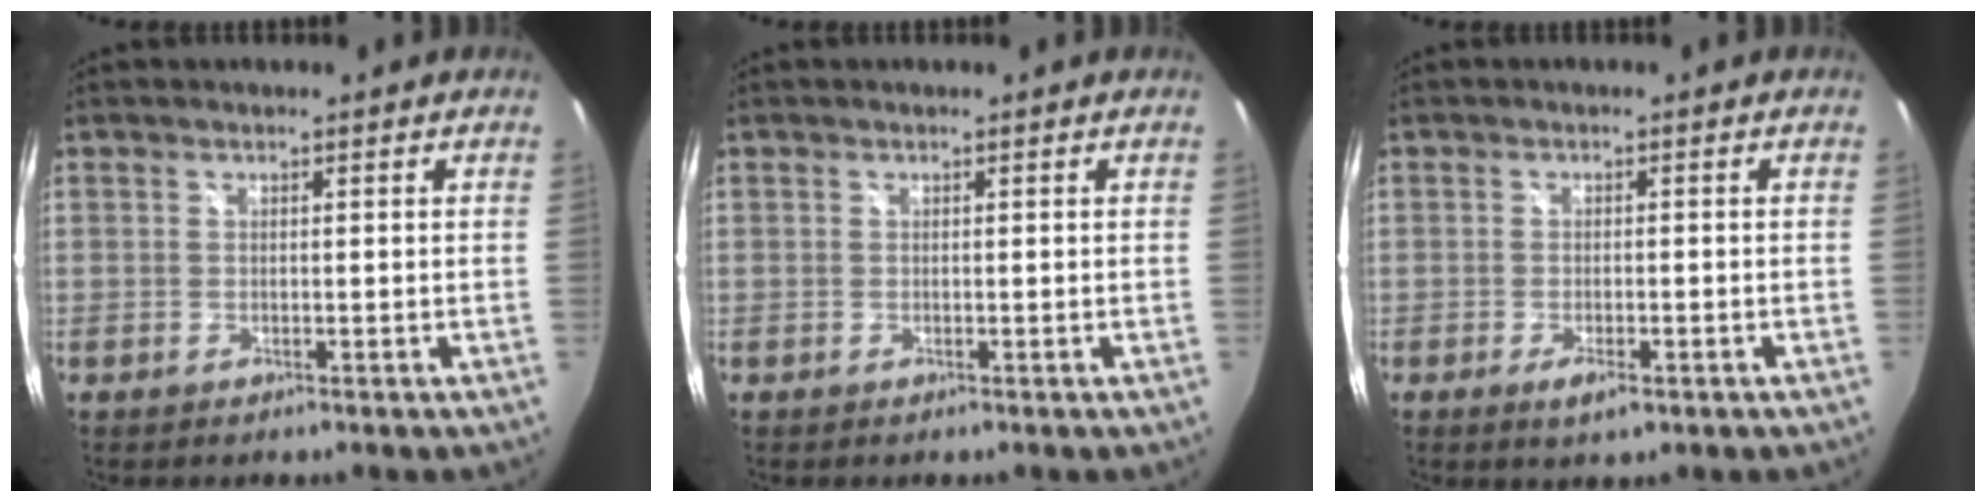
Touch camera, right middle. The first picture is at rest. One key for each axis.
{"total": 0.0}
{"total": 3.1, "fx": -1.7, "fy": 1.2, "fz": 2.4, "tx": -0.049, "ty": -0.008, "tz": -0.027}